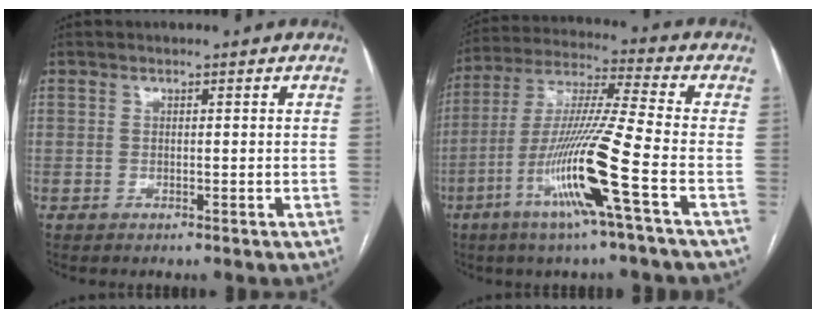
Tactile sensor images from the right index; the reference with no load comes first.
{"total": 15.5, "force": [-6.0, -1.5, 14.2], "torque": [-0.284, -0.016, -0.118]}